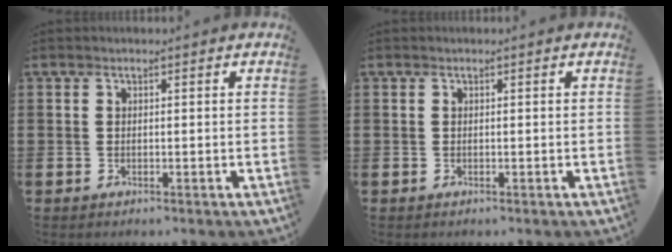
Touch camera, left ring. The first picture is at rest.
{"total": 0.0}